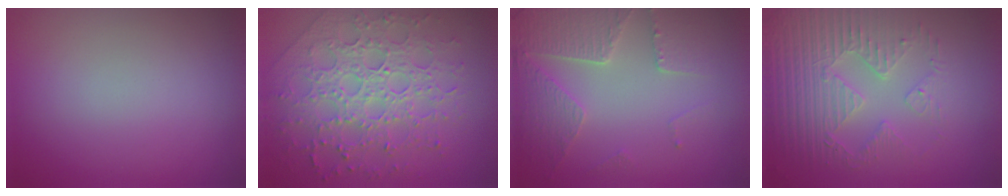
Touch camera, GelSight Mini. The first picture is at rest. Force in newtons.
{"total": 8.0, "press": 5.6, "slide": 5.7}
{"total": 4.4, "press": 3.3, "slide": 2.9}
{"total": 4.2, "press": 4.1, "slide": 0.9}